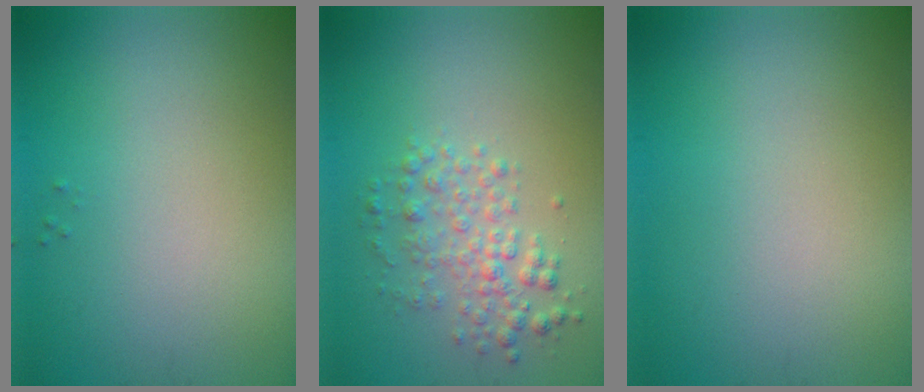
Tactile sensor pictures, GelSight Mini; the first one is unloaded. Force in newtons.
{"total": 2.9, "press": 2.9, "slide": 0.1}
{"total": 0.0}